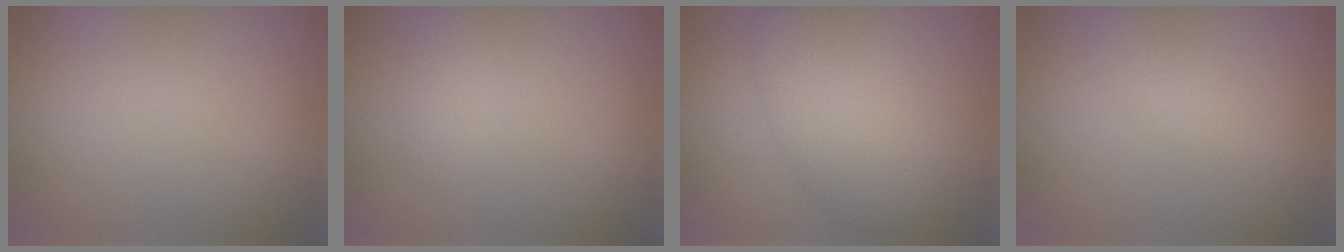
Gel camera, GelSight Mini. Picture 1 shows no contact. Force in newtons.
{"total": 1.1, "press": 1.1, "slide": 0.0}
{"total": 5.8, "press": 5.8, "slide": 0.4}
{"total": 1.6, "press": 1.6, "slide": 0.0}